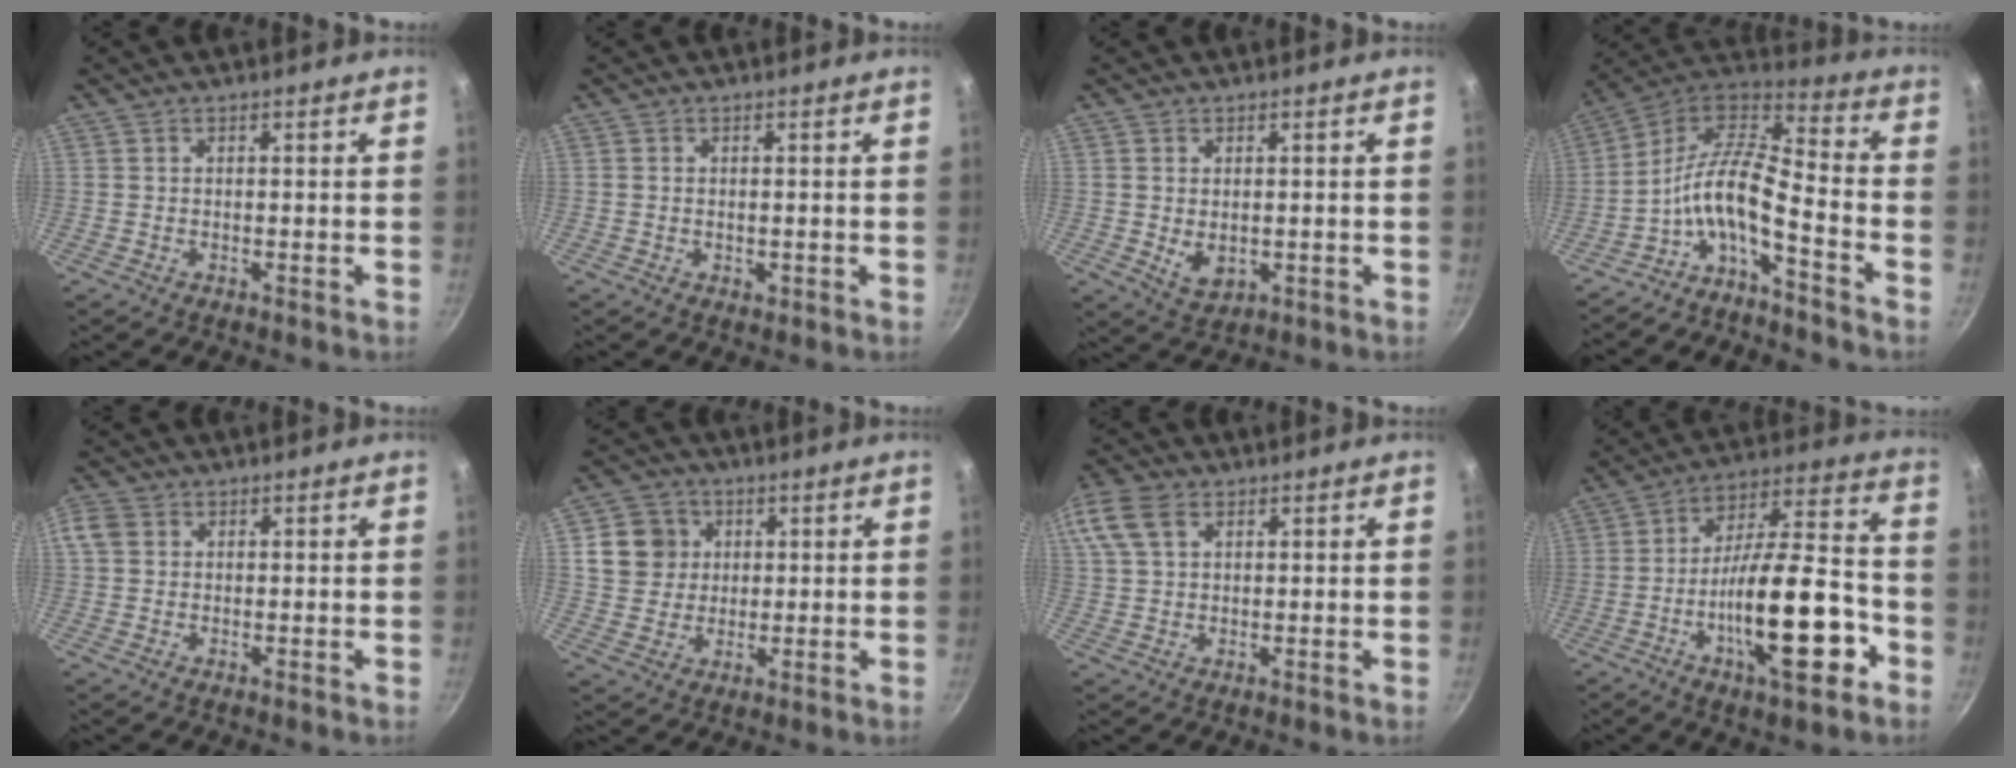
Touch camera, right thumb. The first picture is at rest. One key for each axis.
{"total": 1.1, "fx": -0.1, "fy": 0.7, "fz": 0.8, "tx": -0.011, "ty": -0.001, "tz": -0.003}
{"total": 4.7, "fx": -0.1, "fy": 3.2, "fz": 3.4, "tx": -0.054, "ty": -0.014, "tz": 0.005}
{"total": 12.0, "fx": -6.2, "fy": 3.1, "fz": 9.8, "tx": -0.197, "ty": 0.076, "tz": -0.131}
{"total": 3.8, "fx": 0.9, "fy": 3.1, "fz": 2.0, "tx": -0.036, "ty": 0.005, "tz": 0.011}
{"total": 8.3, "fx": 2.3, "fy": 7.6, "fz": 2.6, "tx": -0.013, "ty": 0.005, "tz": 0.037}
{"total": 9.8, "fx": 4.3, "fy": 6.3, "fz": 6.1, "tx": -0.132, "ty": 0.021, "tz": 0.078}
{"total": 20.4, "fx": -7.3, "fy": 6.6, "fz": 17.9, "tx": -0.265, "ty": 0.047, "tz": -0.123}